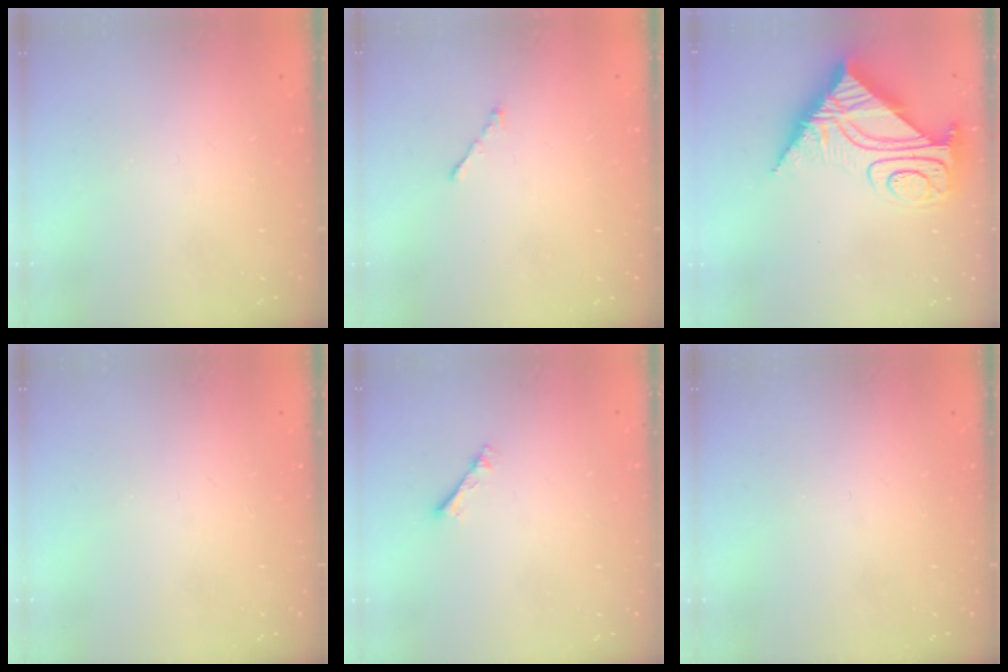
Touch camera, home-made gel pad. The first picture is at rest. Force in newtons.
{"total": 0.9, "press": 0.8, "slide": 0.2}
{"total": 13.7, "press": 13.7, "slide": 1.3}
{"total": 0.0}
{"total": 2.1, "press": 2.1, "slide": 0.3}
{"total": 0.0}